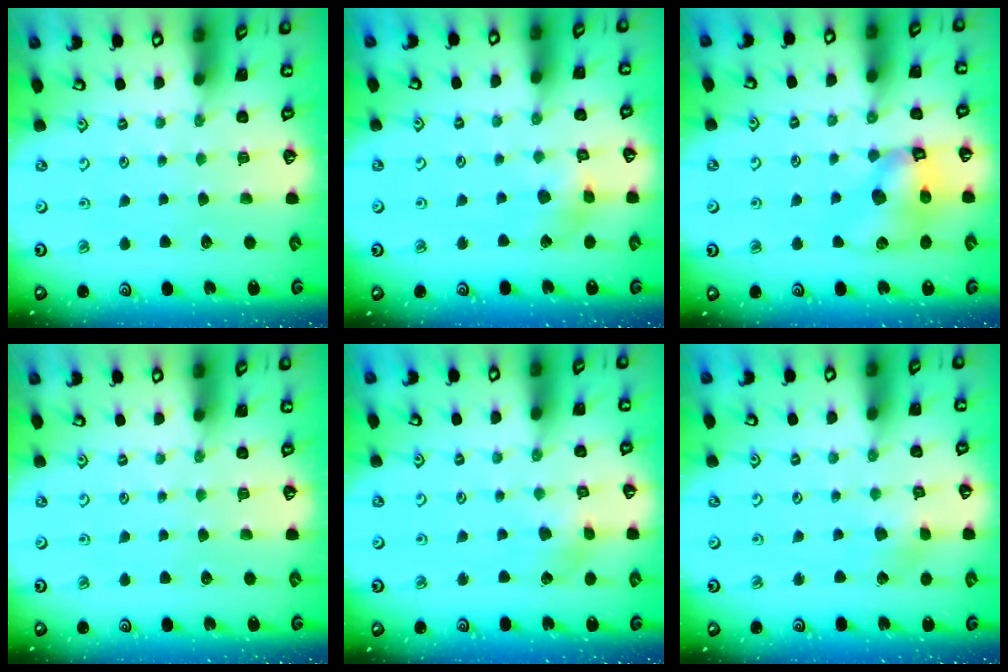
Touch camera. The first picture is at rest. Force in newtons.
{"total": 6.7, "press": 6.7, "slide": 0.7}
{"total": 11.6, "press": 11.5, "slide": 1.7}
{"total": 0.0}
{"total": 3.3, "press": 3.2, "slide": 0.4}
{"total": 2.9, "press": 2.9, "slide": 0.6}